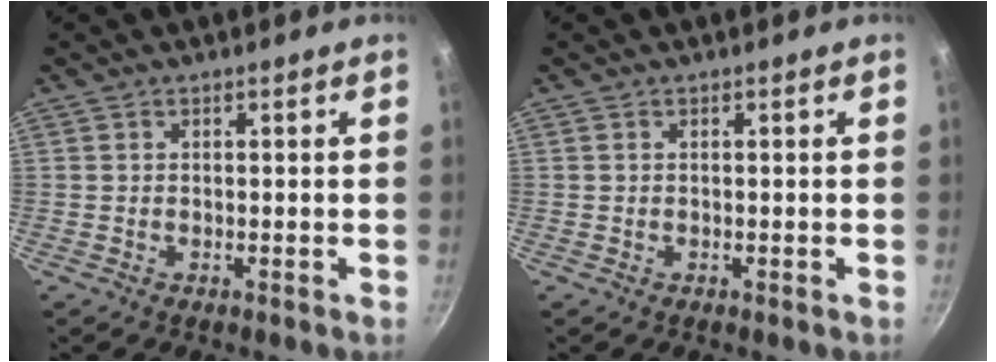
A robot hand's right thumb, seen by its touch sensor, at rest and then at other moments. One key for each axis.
{"total": 0.0}